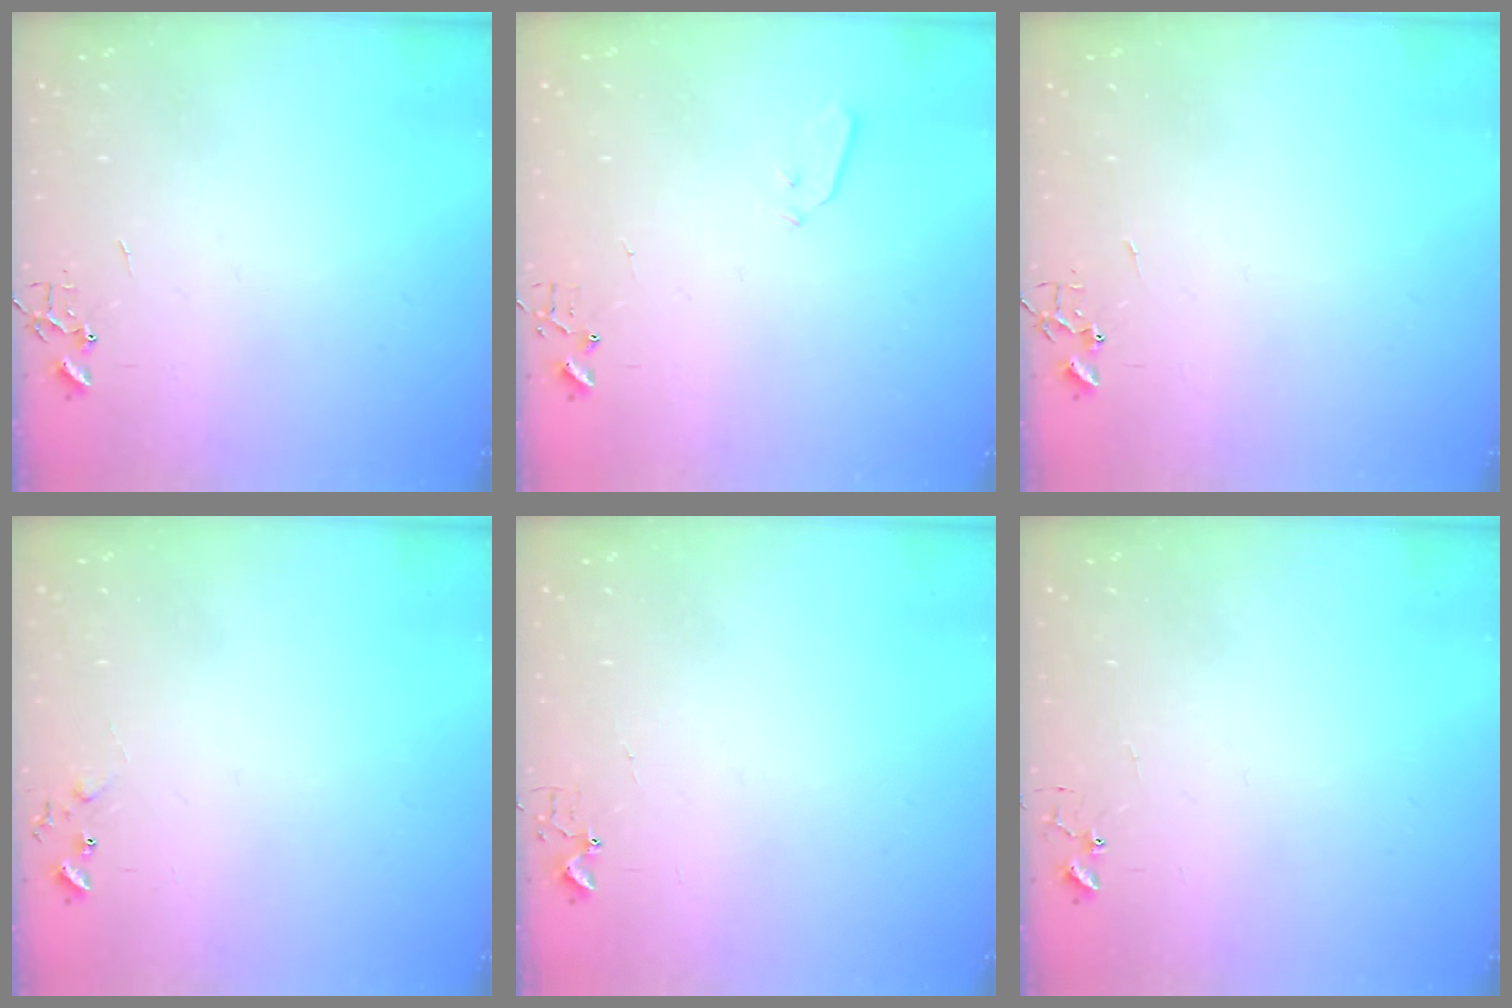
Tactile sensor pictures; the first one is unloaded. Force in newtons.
{"total": 3.5, "press": 3.5, "slide": 0.6}
{"total": 0.0}
{"total": 5.1, "press": 5.0, "slide": 0.8}
{"total": 3.7, "press": 3.7, "slide": 0.2}
{"total": 4.8, "press": 4.8, "slide": 0.2}